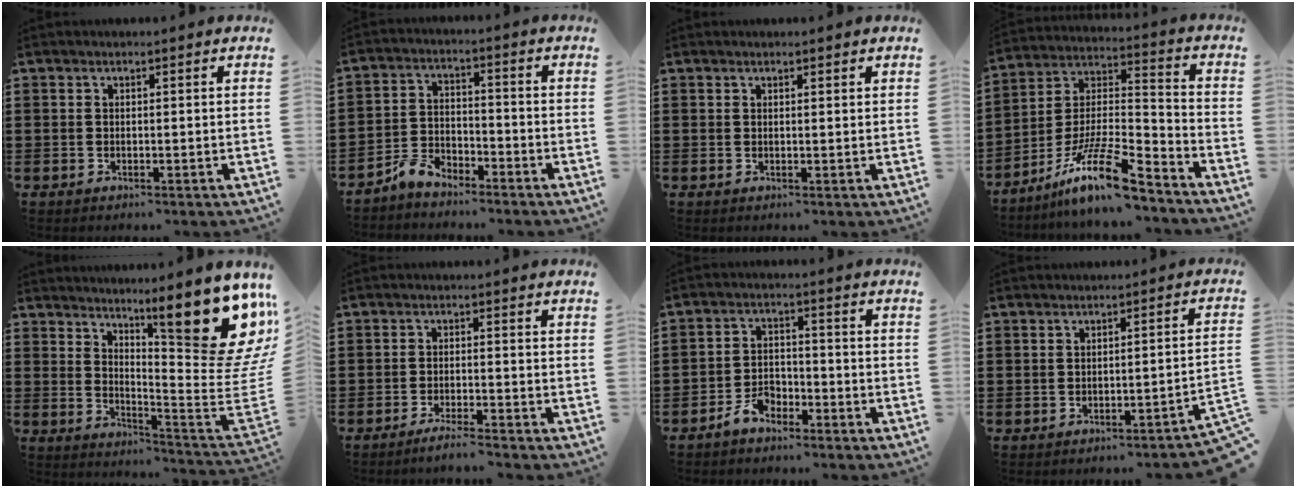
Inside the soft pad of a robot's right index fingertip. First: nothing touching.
{"total": 4.3, "force": [-4.0, 1.5, 0.9], "torque": [-0.025, 0.014, -0.081]}
{"total": 0.6, "force": [0.5, 0.0, 0.3], "torque": [-0.008, -0.001, 0.010]}
{"total": 14.4, "force": [-10.4, 2.5, 9.6], "torque": [-0.184, 0.023, -0.191]}
{"total": 16.4, "force": [9.9, 4.2, 12.4], "torque": [-0.182, -0.080, 0.161]}
{"total": 2.4, "force": [-2.1, -0.4, 1.1], "torque": [-0.019, -0.002, -0.039]}
{"total": 4.0, "force": [-3.2, 1.9, 1.4], "torque": [-0.034, 0.012, -0.066]}
{"total": 2.4, "force": [-2.0, -0.4, 1.4], "torque": [-0.026, -0.005, -0.041]}